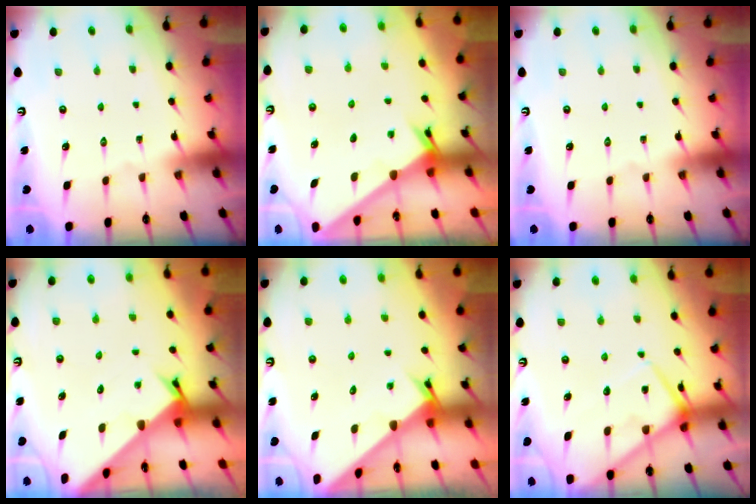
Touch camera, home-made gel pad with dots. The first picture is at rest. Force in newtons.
{"total": 2.5, "press": 2.5, "slide": 0.2}
{"total": 0.0}
{"total": 2.6, "press": 2.6, "slide": 0.2}
{"total": 2.8, "press": 2.8, "slide": 0.1}
{"total": 9.4, "press": 9.3, "slide": 0.9}